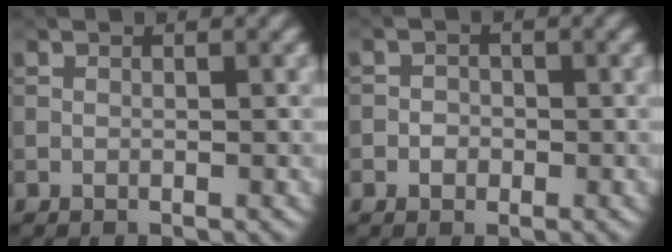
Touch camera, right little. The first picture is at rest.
{"total": 1.2, "force": [-0.4, 1.1, 0.3], "torque": [0.005, 0.001, -0.012]}